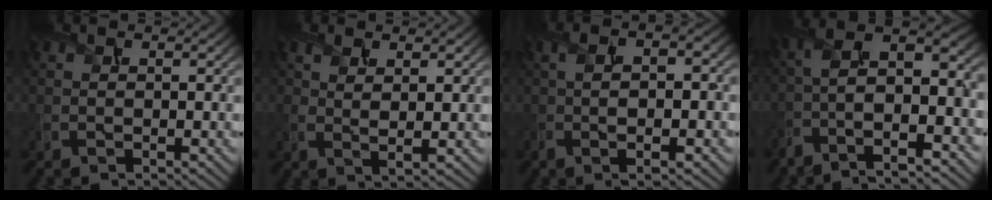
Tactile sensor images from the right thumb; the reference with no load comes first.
{"total": 2.9, "force": [1.4, 0.9, 2.4], "torque": [-0.058, -0.003, 0.028]}
{"total": 6.7, "force": [-0.7, 2.2, 6.3], "torque": [-0.109, -0.003, 0.000]}
{"total": 12.7, "force": [-5.1, 4.4, 10.8], "torque": [-0.230, 0.000, -0.084]}